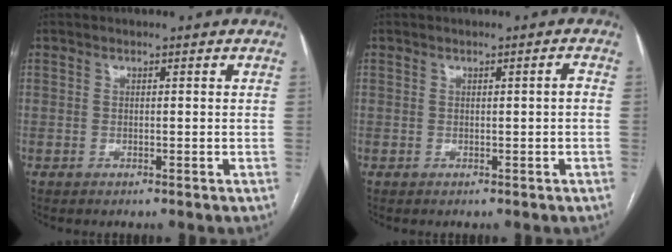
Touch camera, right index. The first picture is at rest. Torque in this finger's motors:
{"motor_torque": [0.20, -0.05, 0.05, 0.02]}